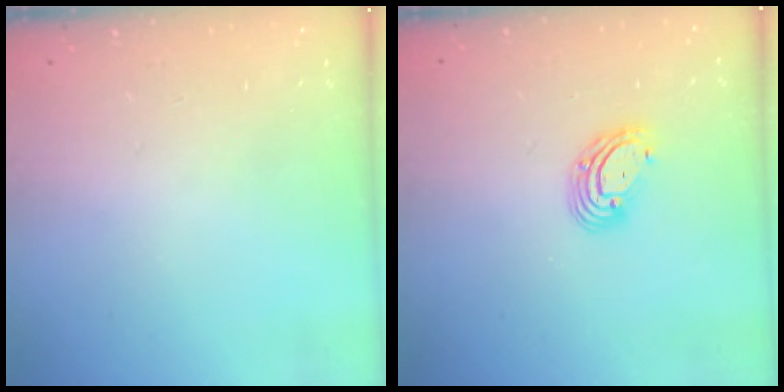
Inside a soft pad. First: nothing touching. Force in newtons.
{"total": 7.5, "press": 7.3, "slide": 1.3}